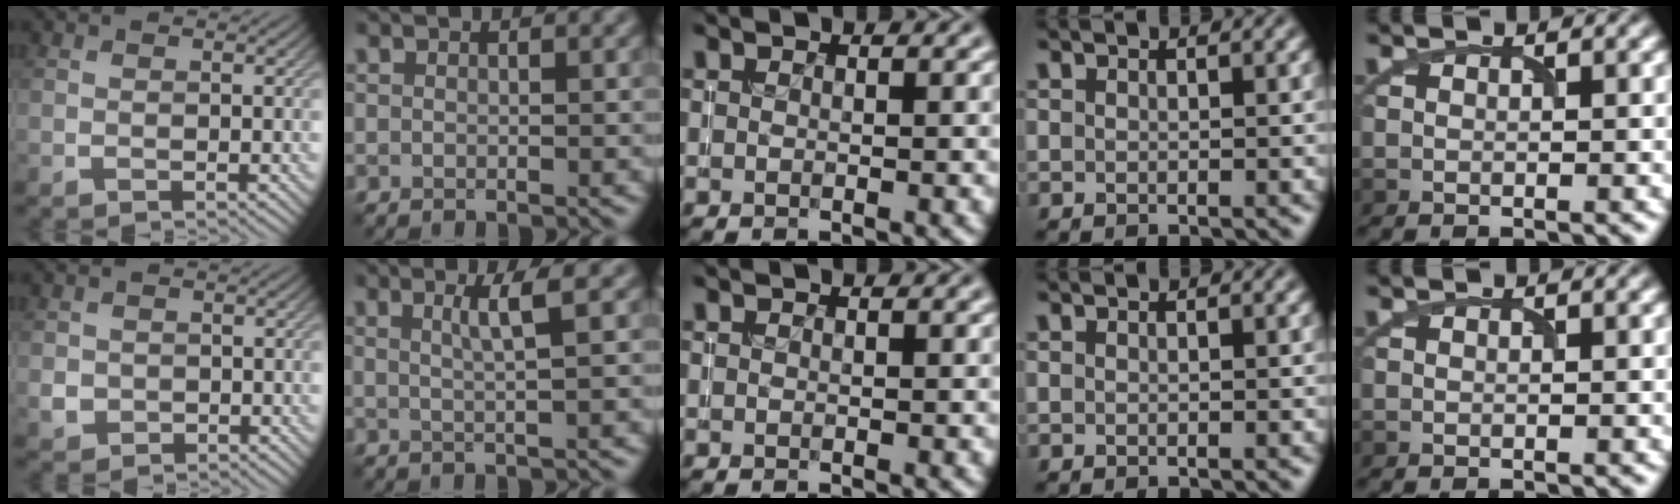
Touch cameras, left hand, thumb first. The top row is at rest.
{"thumb": {"total": 2.1, "force": [-0.1, 2.0, 0.5], "torque": [-0.017, -0.008, -0.002]}, "index": {"total": 2.5, "force": [0.9, 0.4, 2.3], "torque": [-0.035, 0.004, 0.011]}}